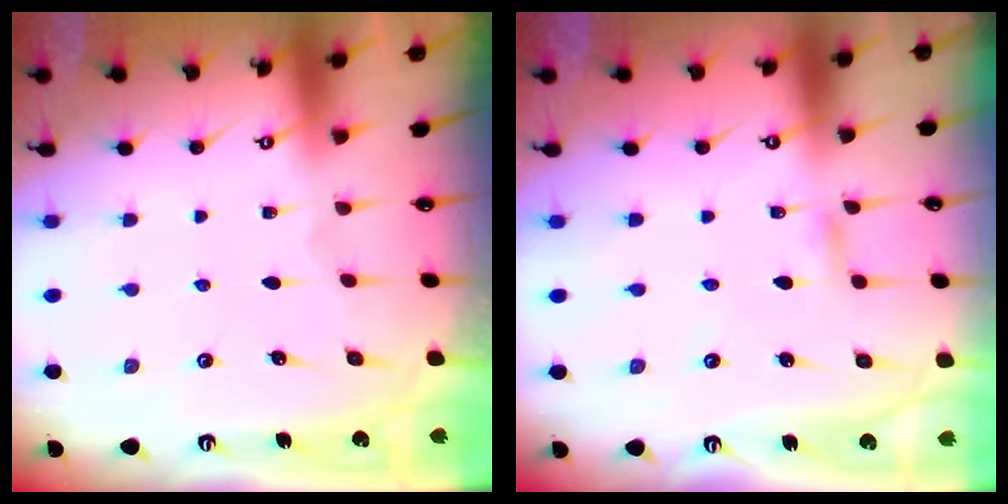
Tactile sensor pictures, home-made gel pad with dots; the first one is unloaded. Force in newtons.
{"total": 2.7, "press": 2.7, "slide": 0.2}